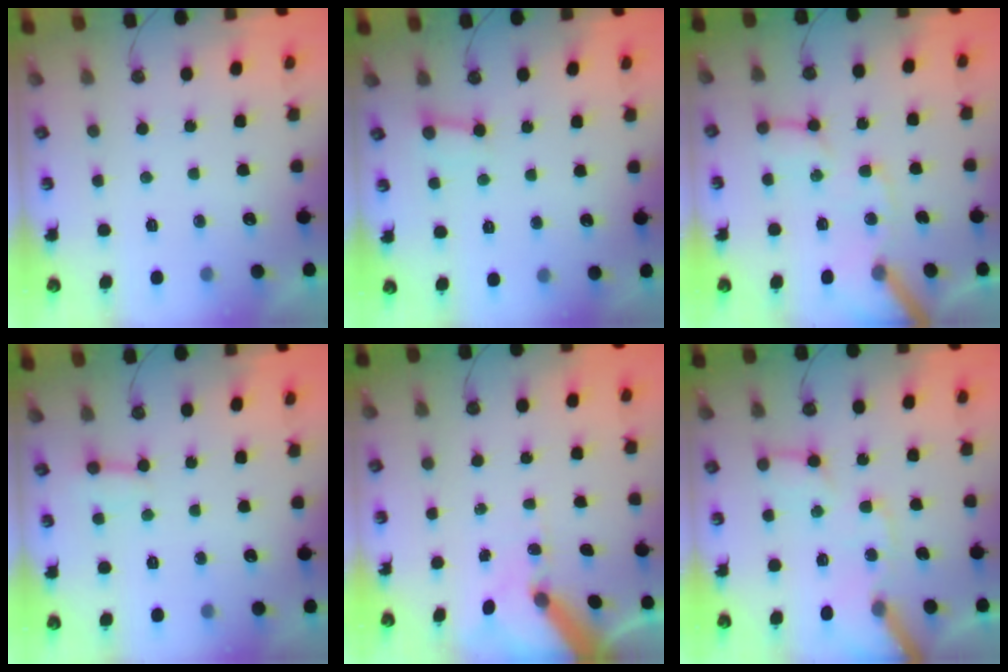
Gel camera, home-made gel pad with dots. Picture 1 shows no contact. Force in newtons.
{"total": 2.7, "press": 2.7, "slide": 0.3}
{"total": 12.6, "press": 12.5, "slide": 1.6}
{"total": 1.9, "press": 1.9, "slide": 0.1}
{"total": 10.0, "press": 9.9, "slide": 1.5}
{"total": 13.7, "press": 13.6, "slide": 2.1}